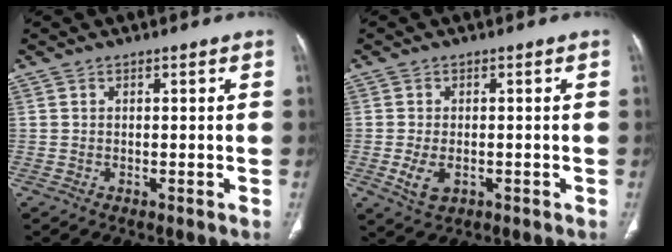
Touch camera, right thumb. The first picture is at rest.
{"total": 4.2, "force": [-1.1, 2.5, 3.2], "torque": [-0.064, -0.005, -0.014]}